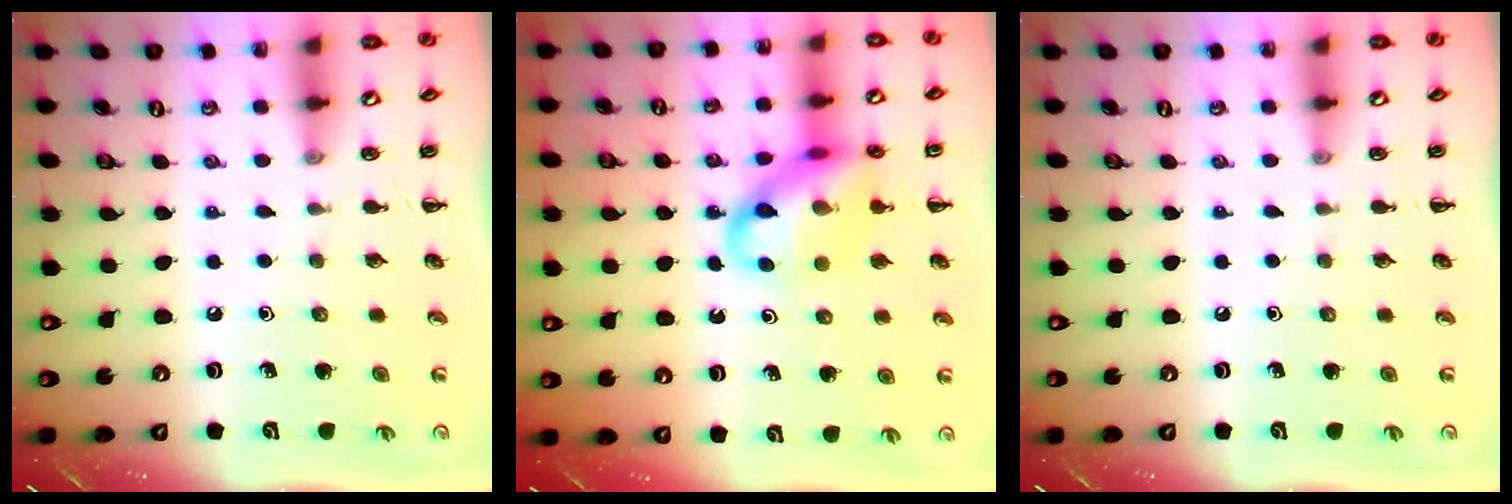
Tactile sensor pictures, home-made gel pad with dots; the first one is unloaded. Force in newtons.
{"total": 15.0, "press": 14.7, "slide": 2.8}
{"total": 0.0}